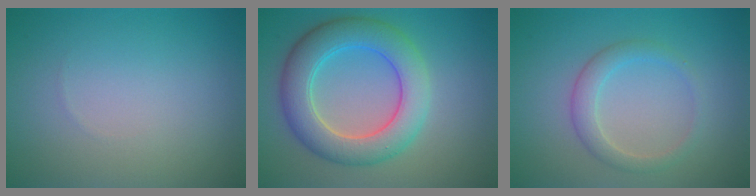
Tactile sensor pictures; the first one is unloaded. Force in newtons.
{"total": 6.8, "press": 6.8, "slide": 0.1}
{"total": 2.2, "press": 2.2, "slide": 0.1}